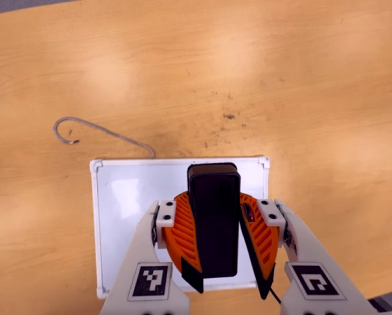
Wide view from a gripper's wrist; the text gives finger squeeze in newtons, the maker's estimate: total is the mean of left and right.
{"total": 11.2, "left": 11.5, "right": 10.9}